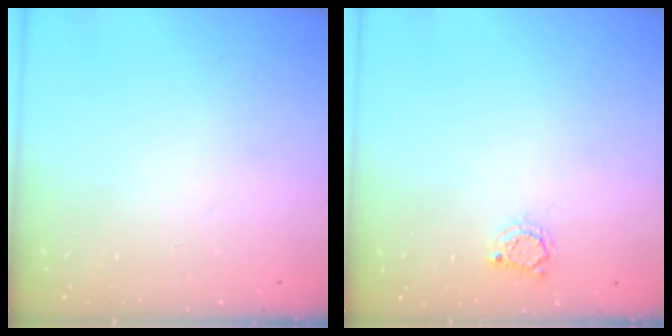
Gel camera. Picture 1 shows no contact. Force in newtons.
{"total": 2.8, "press": 2.8, "slide": 0.4}